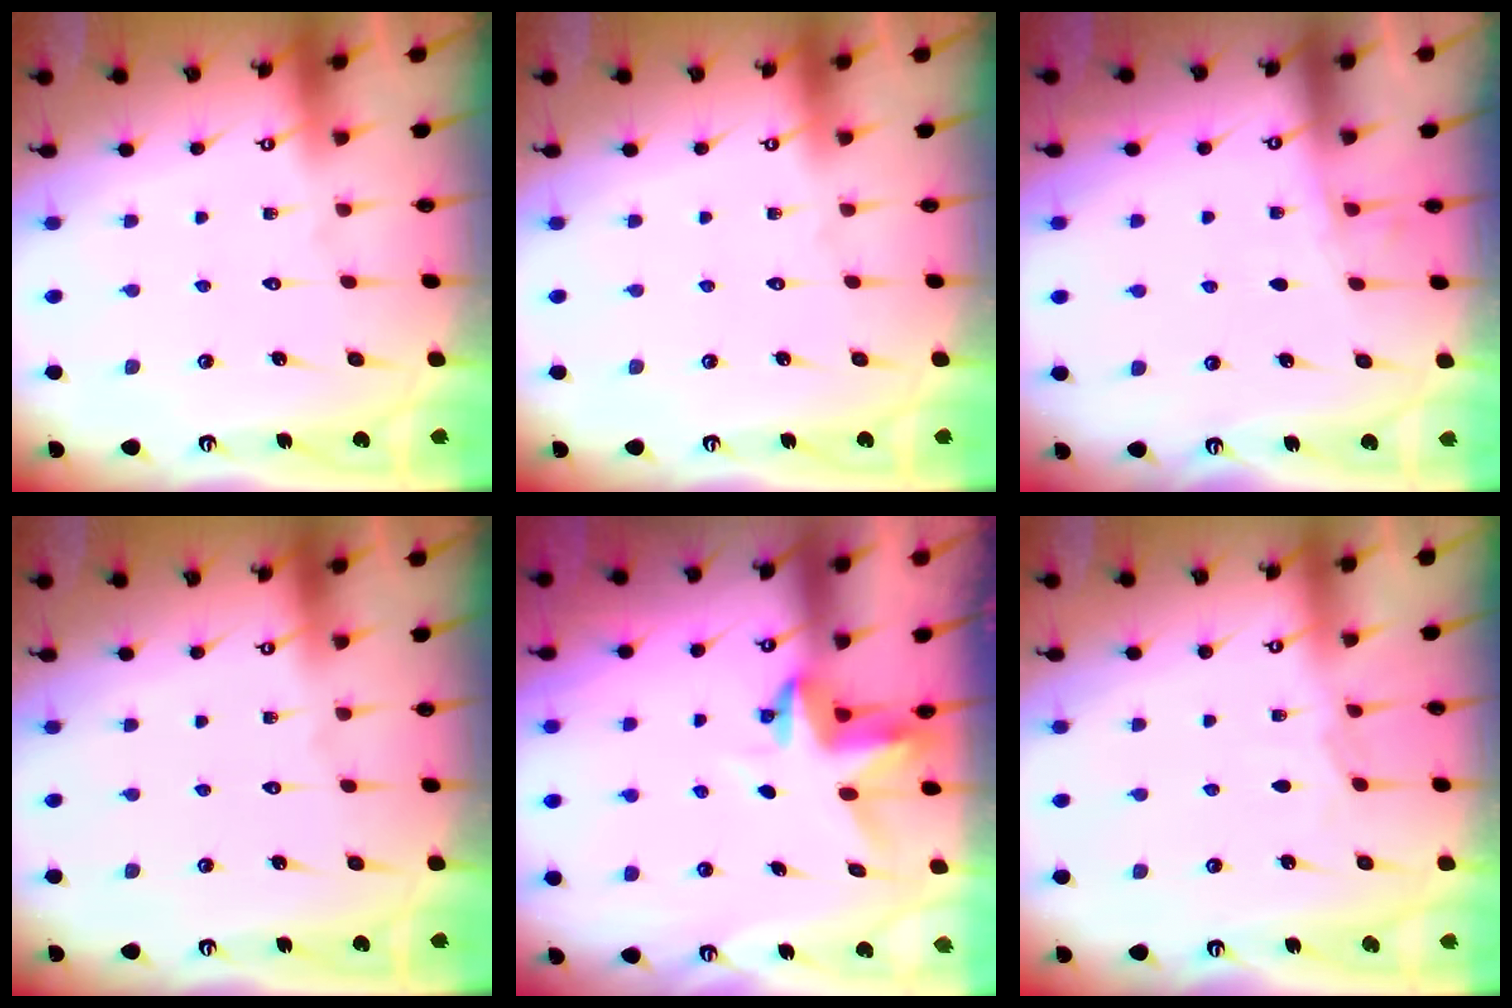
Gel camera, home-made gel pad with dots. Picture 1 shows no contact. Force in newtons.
{"total": 0.0}
{"total": 2.6, "press": 2.5, "slide": 0.4}
{"total": 0.0}
{"total": 3.9, "press": 3.9, "slide": 0.3}
{"total": 3.5, "press": 3.5, "slide": 0.6}